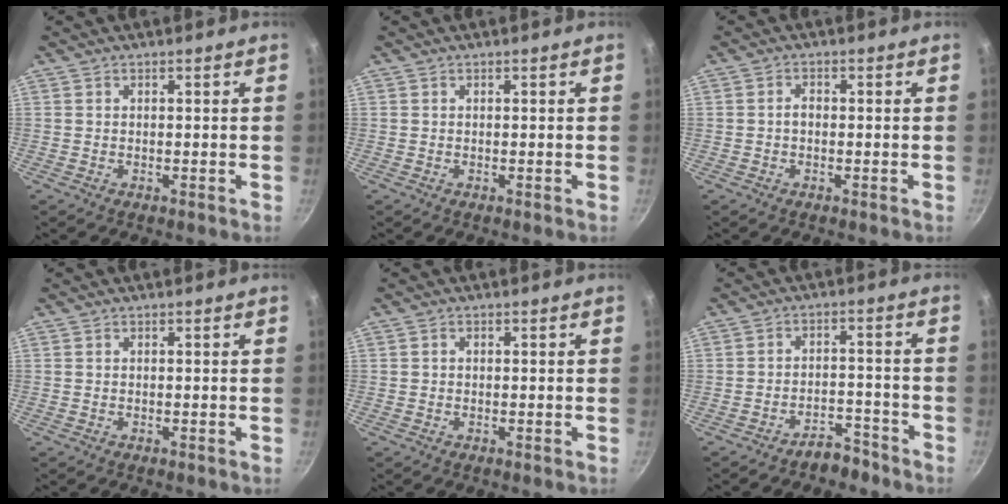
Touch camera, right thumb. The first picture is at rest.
{"total": 0.0}
{"total": 1.6, "force": [-0.3, 1.1, 1.1], "torque": [-0.015, 0.011, -0.006]}
{"total": 0.0}
{"total": 0.6, "force": [0.0, 0.6, 0.3], "torque": [-0.005, 0.004, 0.000]}
{"total": 5.0, "force": [-4.2, 2.2, 1.6], "torque": [-0.005, 0.049, -0.061]}